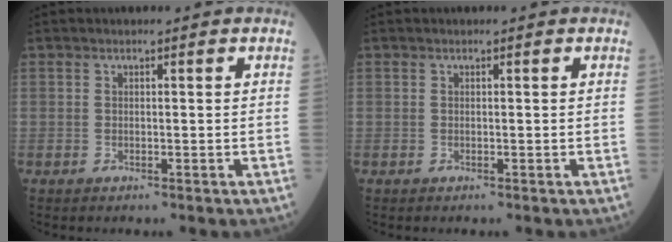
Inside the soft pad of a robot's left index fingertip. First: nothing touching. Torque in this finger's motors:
{"motor_torque": [-0.01, -0.01, 0.00, 0.00]}